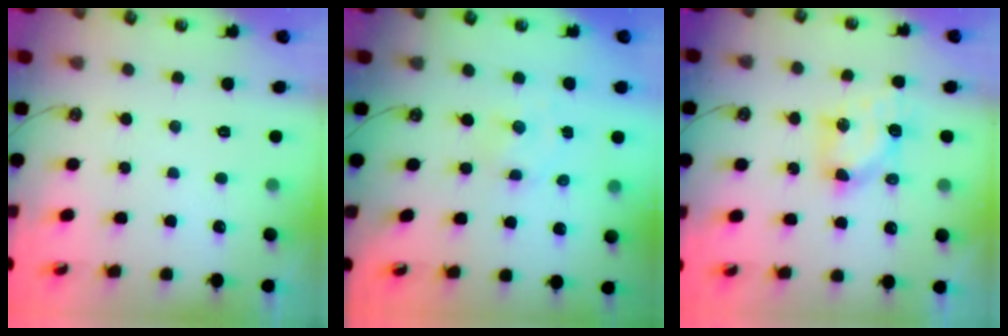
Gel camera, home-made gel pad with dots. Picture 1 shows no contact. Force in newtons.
{"total": 1.3, "press": 1.3, "slide": 0.2}
{"total": 6.7, "press": 6.7, "slide": 0.7}